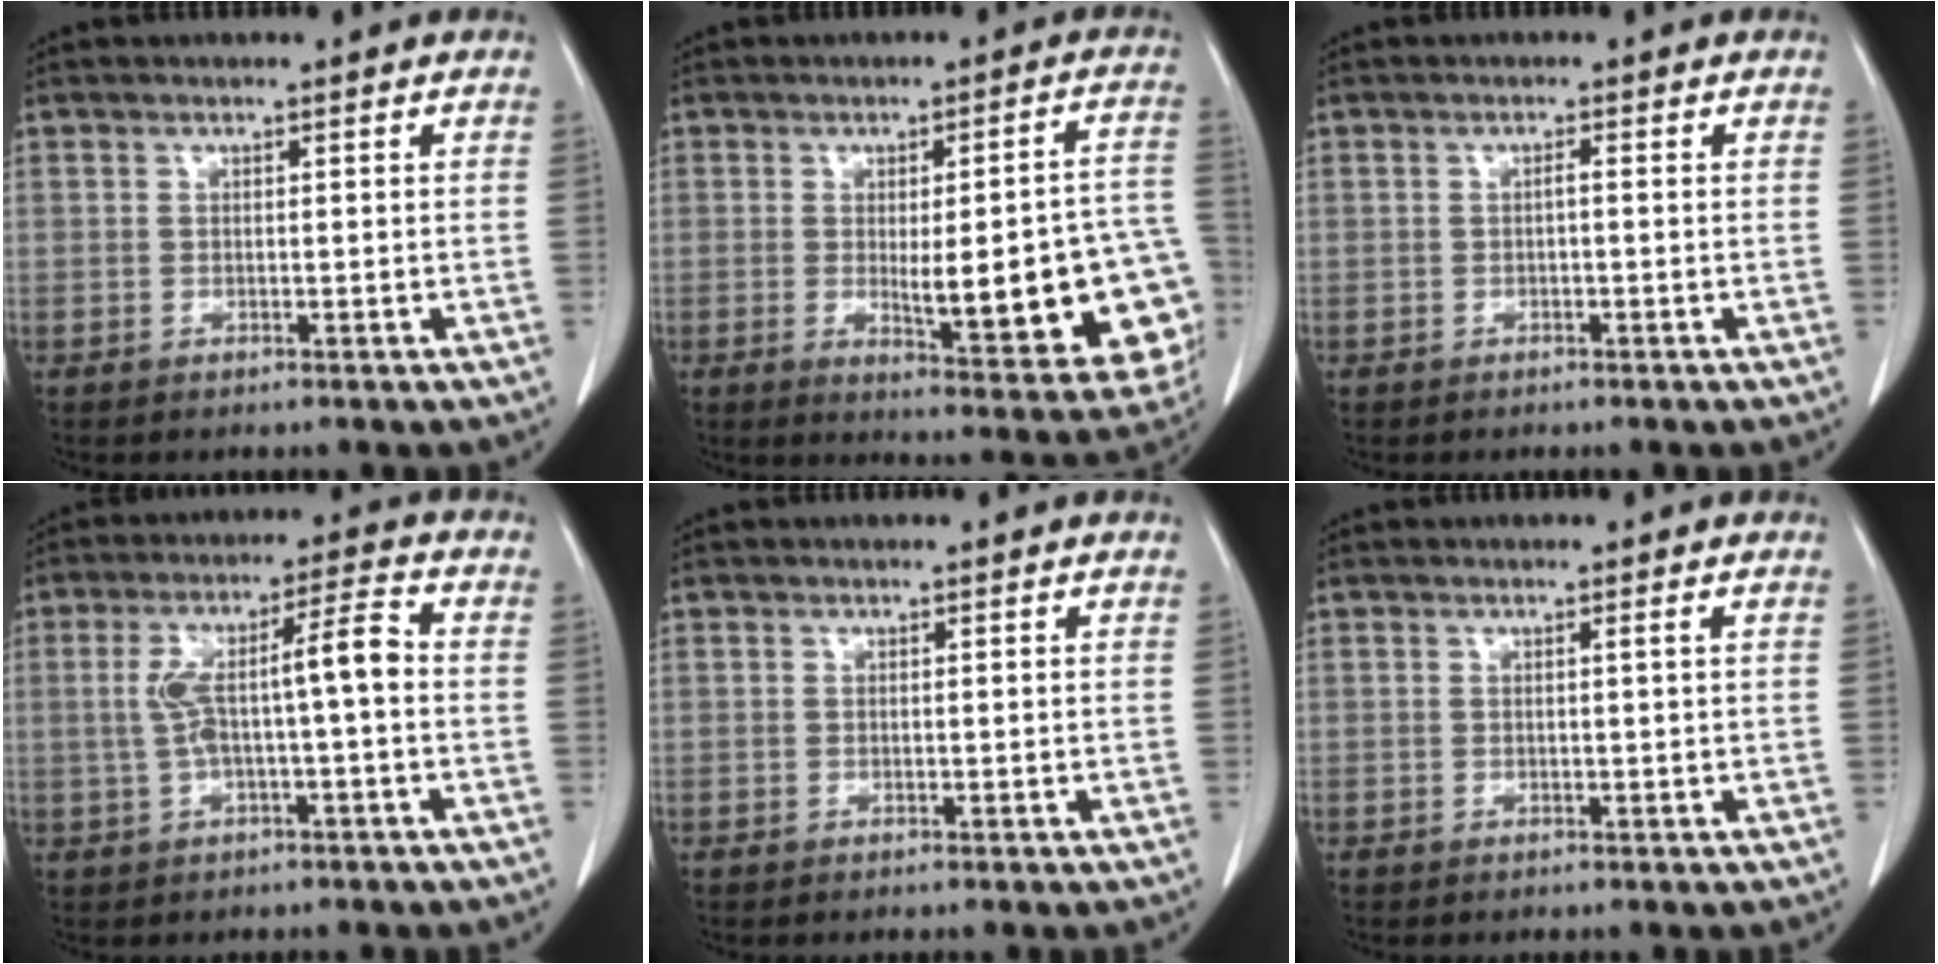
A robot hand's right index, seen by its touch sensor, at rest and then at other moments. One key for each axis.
{"total": 19.7, "fx": -3.3, "fy": 4.5, "fz": 18.9, "tx": -0.156, "ty": 0.014, "tz": -0.018}
{"total": 0.7, "fx": -0.1, "fy": 0.1, "fz": 0.6, "tx": -0.011, "ty": 0.003, "tz": -0.001}
{"total": 8.5, "fx": -0.2, "fy": 1.2, "fz": 8.4, "tx": -0.158, "ty": 0.031, "tz": -0.003}
{"total": 0.0}
{"total": 0.6, "fx": 0.2, "fy": -0.2, "fz": 0.5, "tx": -0.011, "ty": -0.001, "tz": 0.005}